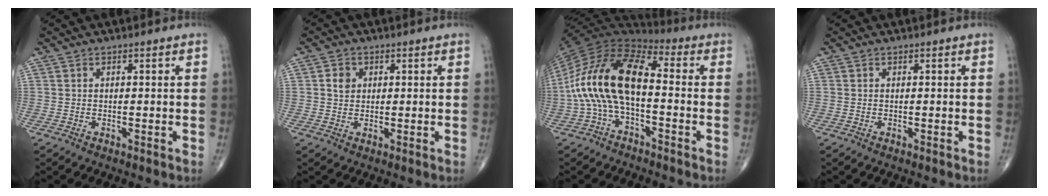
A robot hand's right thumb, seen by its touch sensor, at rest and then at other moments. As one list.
[{"total": 2.8, "force": [0.7, 2.4, 1.3], "torque": [-0.011, -0.001, 0.010]}, {"total": 17.4, "force": [-1.8, 8.5, 15.0], "torque": [-0.287, 0.051, -0.044]}, {"total": 0.0}]